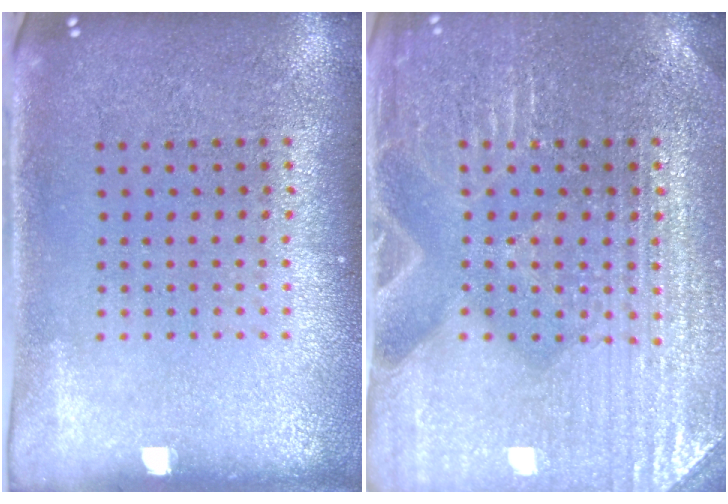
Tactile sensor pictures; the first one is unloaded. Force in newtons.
{"total": 4.0, "press": 3.8, "slide": 1.0}